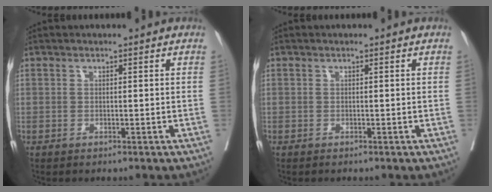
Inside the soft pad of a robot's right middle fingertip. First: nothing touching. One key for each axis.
{"total": 0.0}